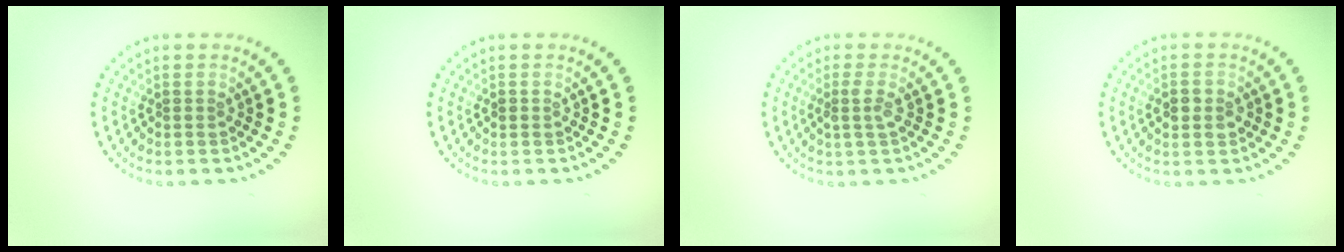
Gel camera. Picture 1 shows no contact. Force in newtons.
{"total": 0.7, "press": 0.7, "slide": 0.2}
{"total": 1.3, "press": 1.1, "slide": 0.7}
{"total": 2.4, "press": 2.4, "slide": 0.2}